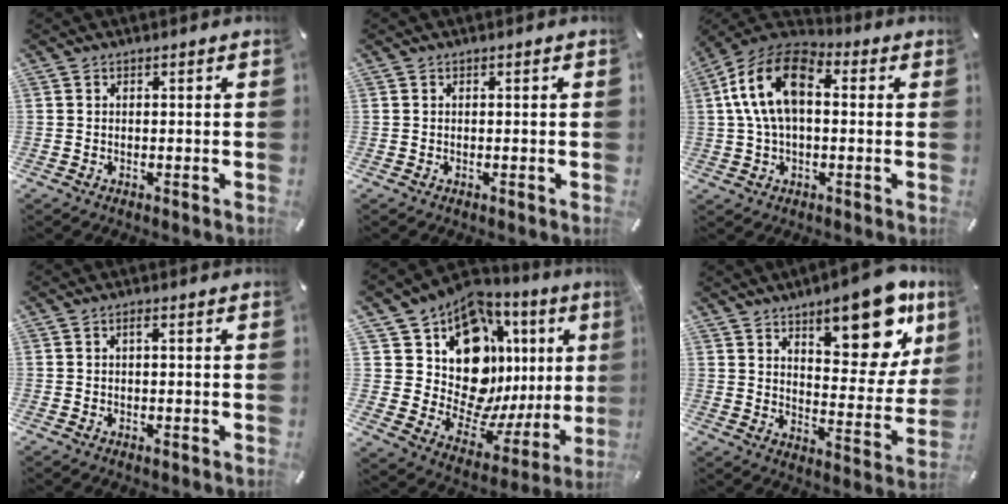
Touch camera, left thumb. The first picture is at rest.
{"total": 0.0}
{"total": 14.8, "force": [2.5, 9.0, 11.6], "torque": [-0.236, 0.010, 0.046]}
{"total": 1.4, "force": [0.0, 0.5, 1.3], "torque": [-0.024, 0.001, -0.002]}
{"total": 17.3, "force": [7.8, 12.0, 9.6], "torque": [-0.154, -0.086, 0.153]}
{"total": 18.4, "force": [11.1, 7.8, 12.3], "torque": [-0.150, -0.072, 0.179]}